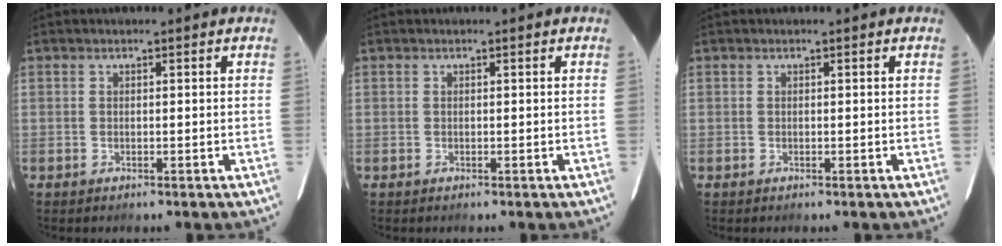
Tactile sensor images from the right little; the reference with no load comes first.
{"total": 0.0}
{"total": 0.0}